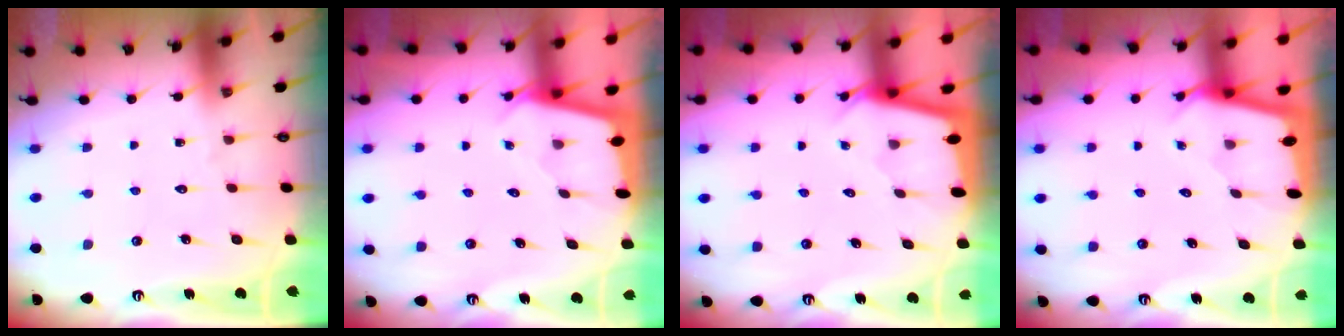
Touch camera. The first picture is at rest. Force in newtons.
{"total": 1.7, "press": 1.6, "slide": 0.1}
{"total": 2.0, "press": 2.0, "slide": 0.1}
{"total": 1.6, "press": 1.6, "slide": 0.2}